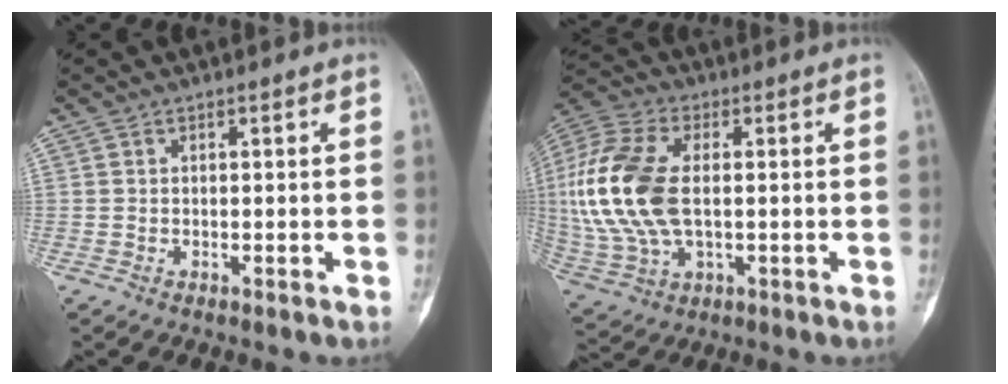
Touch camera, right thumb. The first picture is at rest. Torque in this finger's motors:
{"motor_torque": [0.30, 0.99, 0.77, 0.58, 0.42]}